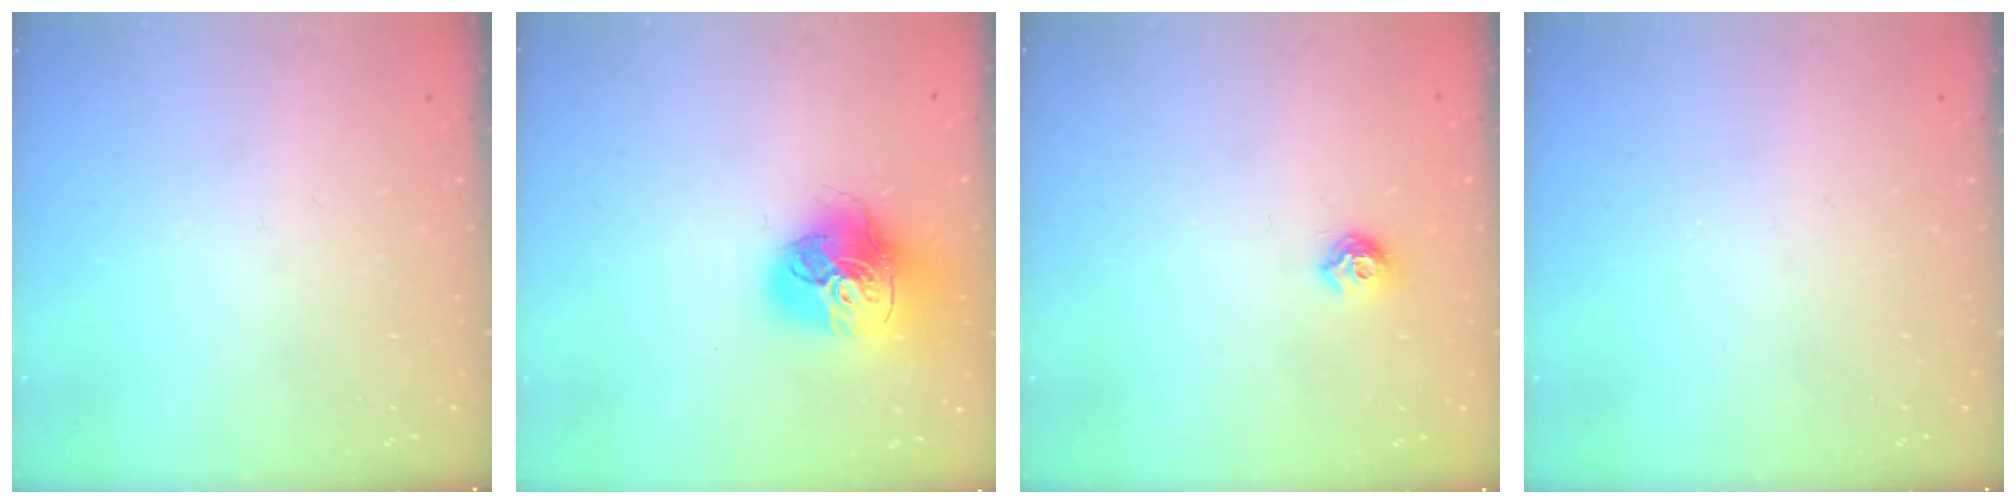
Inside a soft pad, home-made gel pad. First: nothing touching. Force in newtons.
{"total": 16.7, "press": 16.6, "slide": 1.9}
{"total": 7.3, "press": 7.2, "slide": 0.9}
{"total": 0.0}